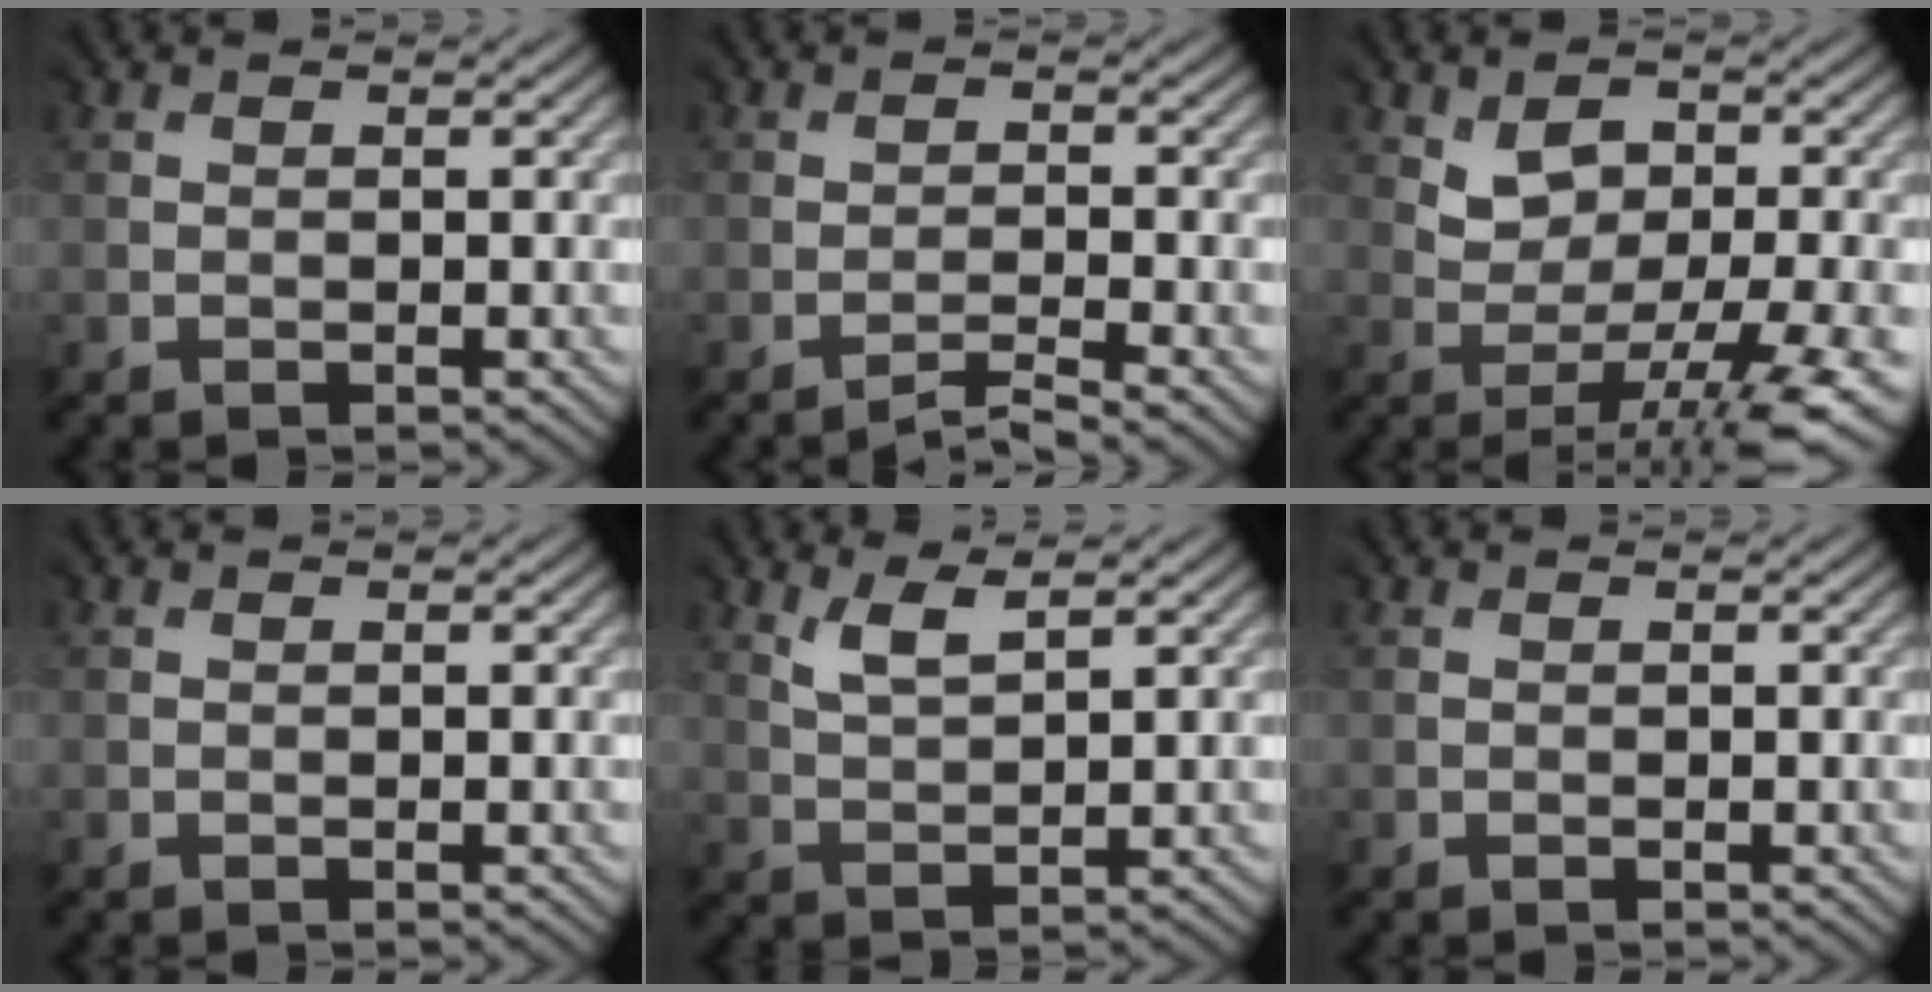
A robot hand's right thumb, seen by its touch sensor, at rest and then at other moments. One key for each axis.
{"total": 1.9, "fx": -1.8, "fy": -0.5, "fz": -0.3, "tx": 0.013, "ty": 0.002, "tz": -0.038}
{"total": 7.2, "fx": -0.3, "fy": 3.6, "fz": 6.3, "tx": -0.089, "ty": -0.002, "tz": 0.000}
{"total": 0.0}
{"total": 3.4, "fx": 3.1, "fy": 0.7, "fz": 1.2, "tx": -0.035, "ty": 0.003, "tz": 0.065}
{"total": 0.0}